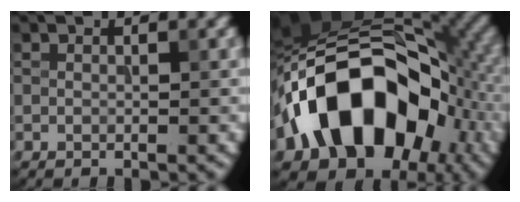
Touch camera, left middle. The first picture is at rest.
{"total": 16.6, "force": [-4.7, 11.2, 11.3], "torque": [-0.171, 0.022, -0.097]}